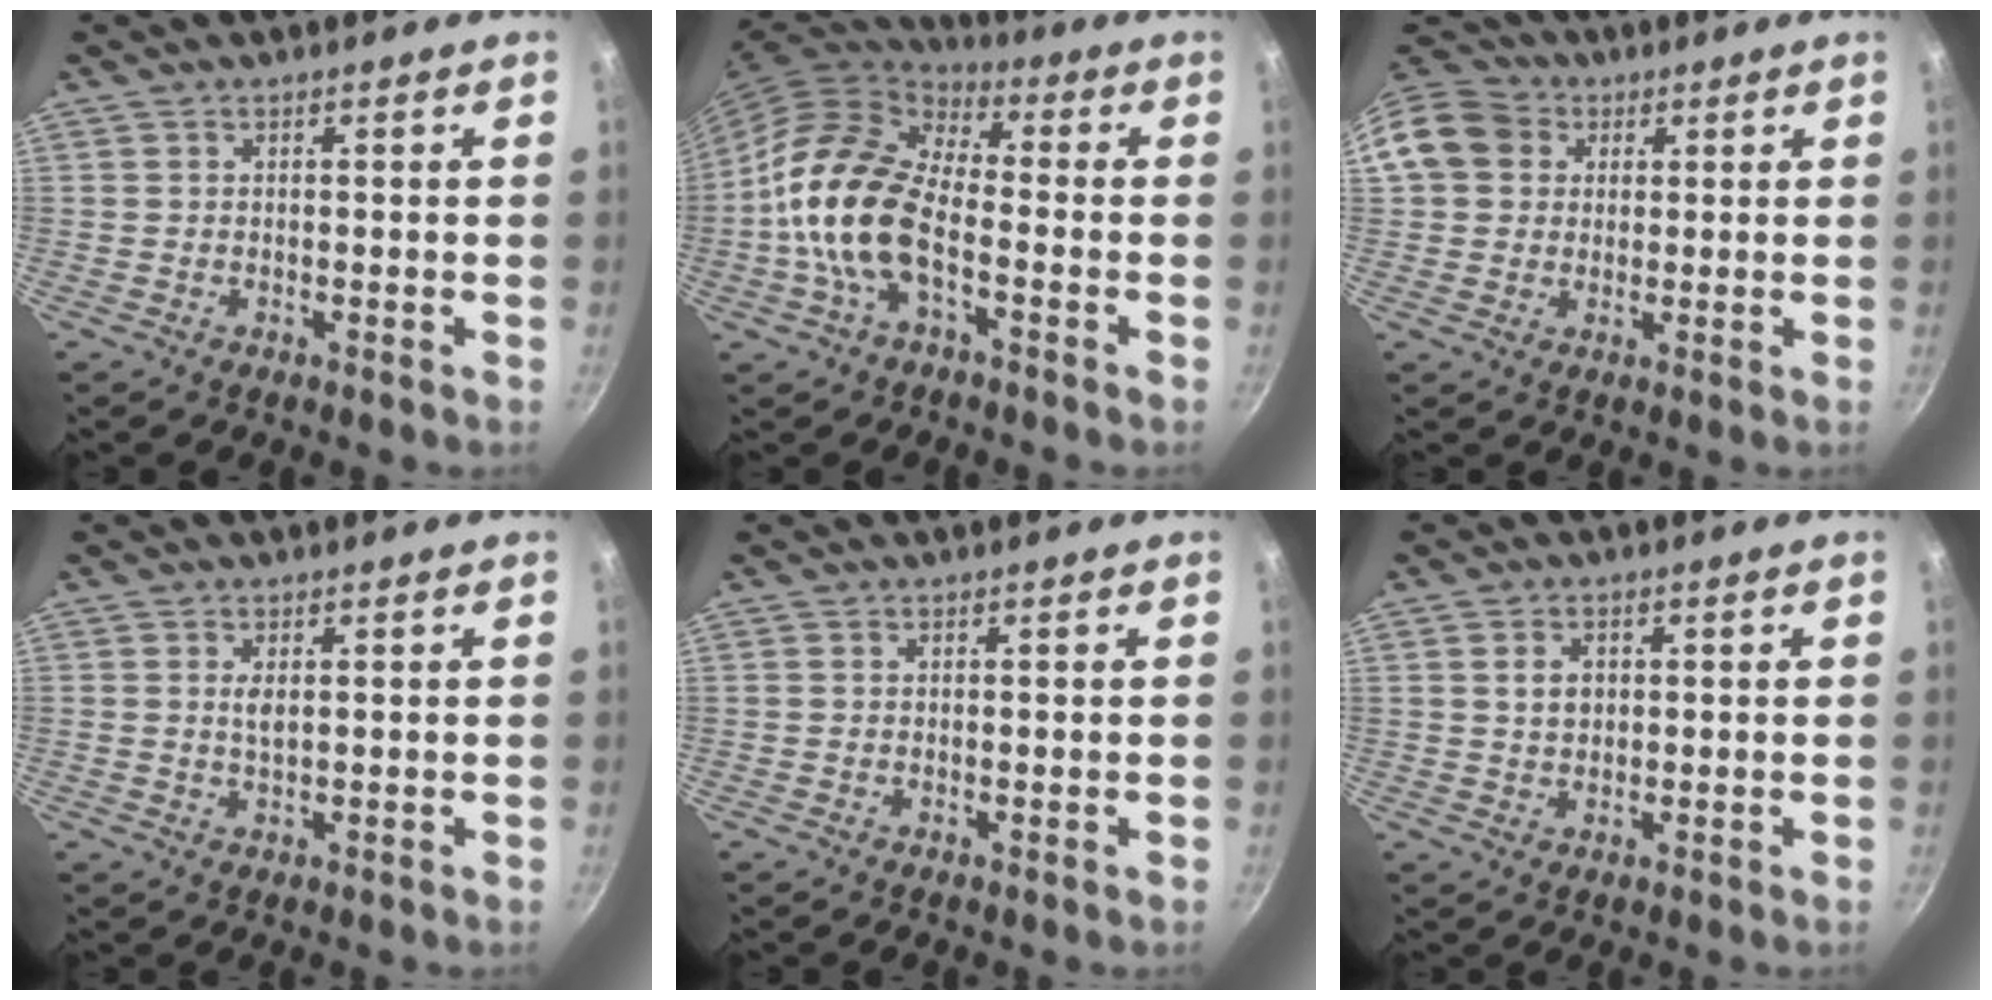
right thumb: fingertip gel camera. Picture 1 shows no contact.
{"total": 16.4, "force": [-3.8, 8.8, 13.3], "torque": [-0.231, 0.037, -0.087]}
{"total": 11.4, "force": [2.8, 10.0, 4.9], "torque": [-0.078, 0.023, 0.038]}
{"total": 2.0, "force": [0.6, 0.9, 1.7], "torque": [-0.031, -0.002, 0.012]}
{"total": 0.0}
{"total": 3.6, "force": [0.8, 2.7, 2.2], "torque": [-0.025, 0.001, 0.015]}